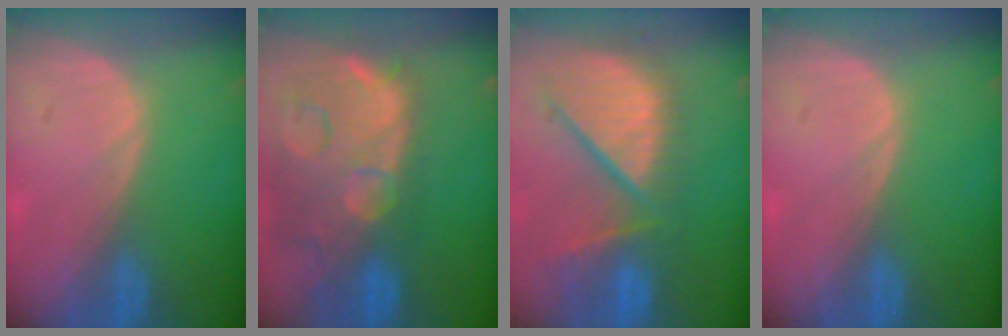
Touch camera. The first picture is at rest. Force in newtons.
{"total": 15.0, "press": 12.0, "slide": 9.0}
{"total": 11.7, "press": 10.3, "slide": 5.5}
{"total": 0.0}